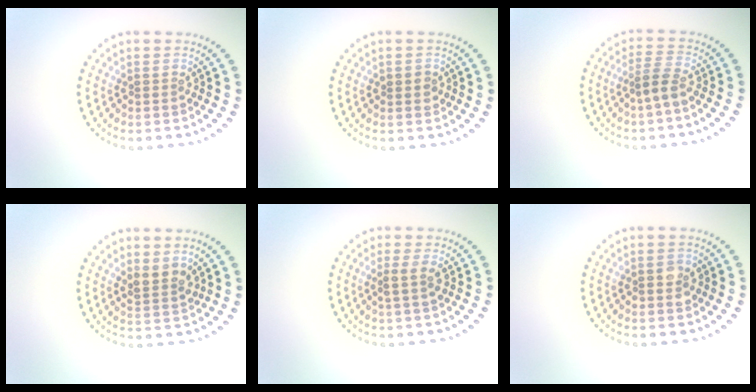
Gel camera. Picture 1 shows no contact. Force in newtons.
{"total": 1.1, "press": 1.1, "slide": 0.3}
{"total": 2.0, "press": 1.5, "slide": 1.3}
{"total": 2.1, "press": 1.7, "slide": 1.2}
{"total": 1.5, "press": 1.2, "slide": 0.9}
{"total": 1.5, "press": 1.5, "slide": 0.1}